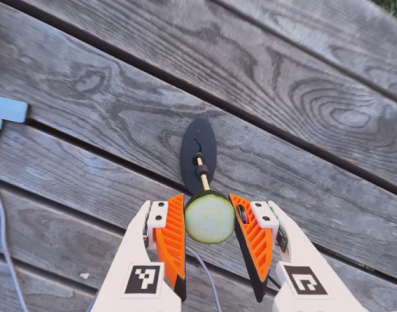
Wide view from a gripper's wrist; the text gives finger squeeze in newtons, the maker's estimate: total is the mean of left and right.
{"total": 8.2, "left": 7.4, "right": 9.0}